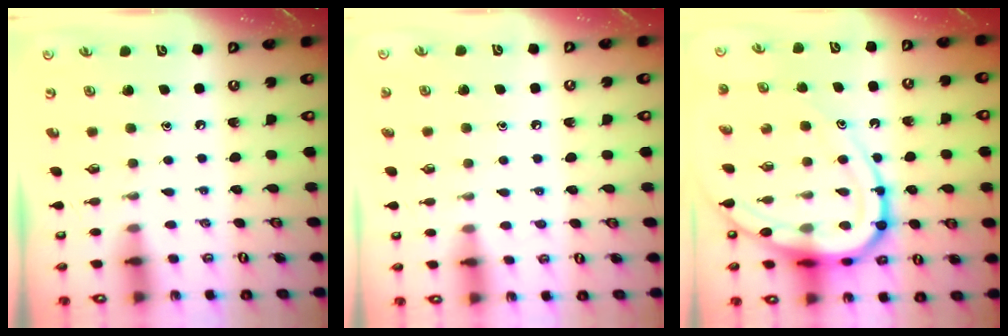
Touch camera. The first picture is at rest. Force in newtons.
{"total": 5.5, "press": 5.5, "slide": 0.6}
{"total": 18.4, "press": 18.4, "slide": 1.8}